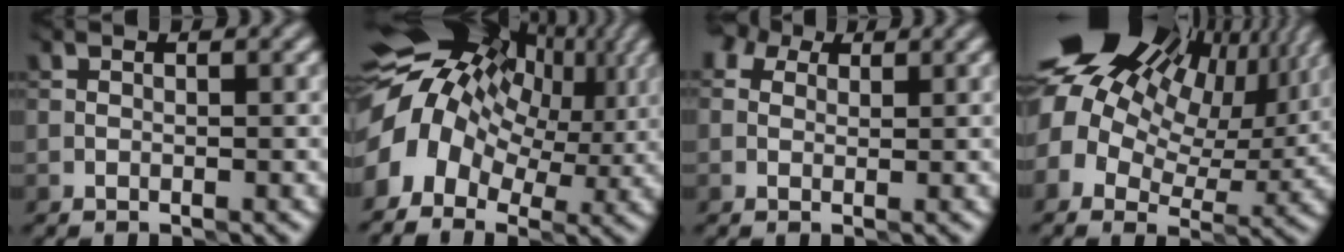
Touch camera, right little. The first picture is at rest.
{"total": 12.1, "force": [1.3, 8.7, 8.3], "torque": [-0.158, 0.004, 0.025]}
{"total": 2.3, "force": [1.0, 1.8, 1.1], "torque": [-0.003, 0.013, -0.006]}
{"total": 18.7, "force": [6.8, 12.6, 12.0], "torque": [-0.239, 0.028, 0.123]}